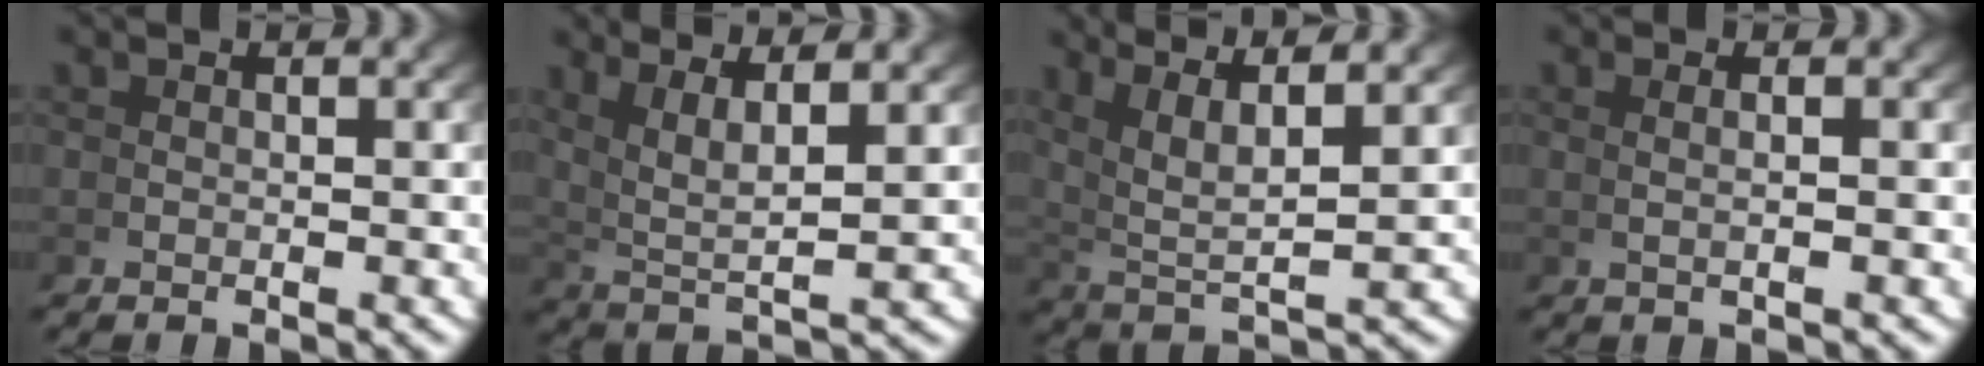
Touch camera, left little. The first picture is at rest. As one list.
[{"total": 6.0, "force": [3.0, 2.1, 4.8], "torque": [-0.091, -0.008, 0.060]}, {"total": 7.3, "force": [3.7, 3.1, 5.5], "torque": [-0.111, -0.009, 0.072]}, {"total": 1.4, "force": [0.4, -0.9, 1.0], "torque": [-0.016, 0.005, 0.010]}]